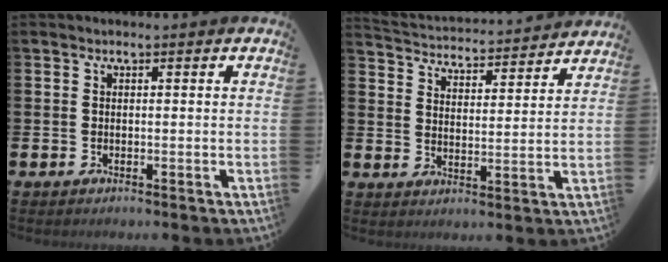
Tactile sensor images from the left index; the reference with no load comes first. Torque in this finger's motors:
{"motor_torque": [-0.59, -0.96, -0.19, -0.04]}